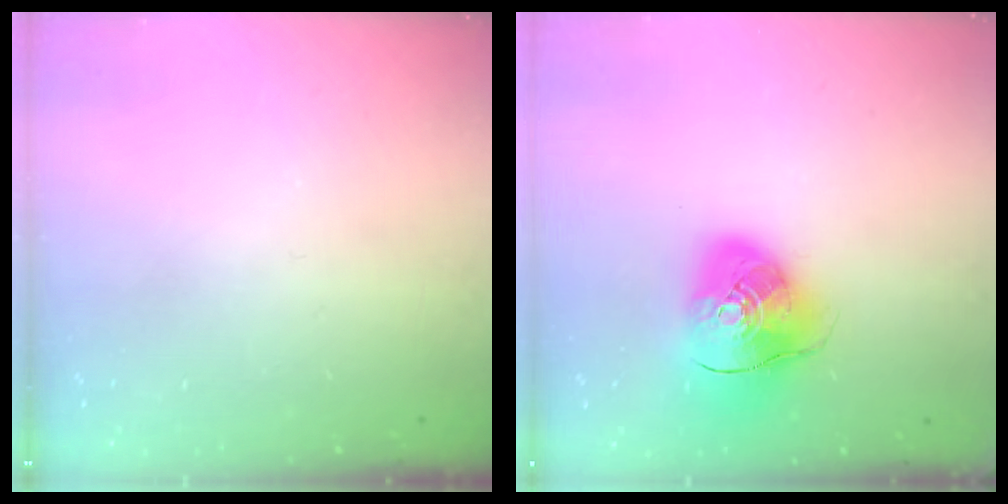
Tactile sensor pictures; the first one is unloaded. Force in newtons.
{"total": 12.8, "press": 12.6, "slide": 2.1}